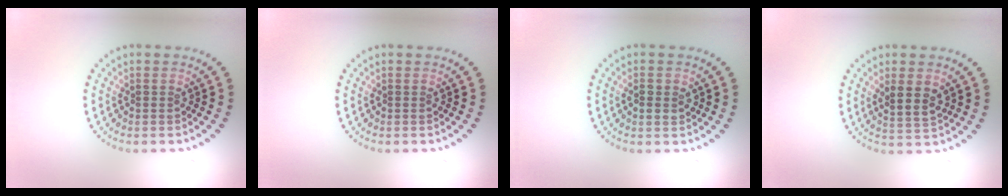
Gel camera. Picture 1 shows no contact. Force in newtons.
{"total": 0.0}
{"total": 1.5, "press": 1.4, "slide": 0.4}
{"total": 2.4, "press": 2.2, "slide": 0.9}